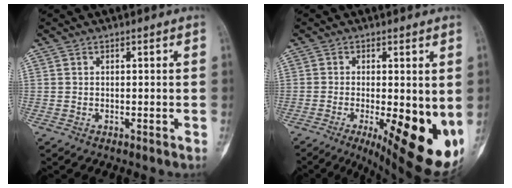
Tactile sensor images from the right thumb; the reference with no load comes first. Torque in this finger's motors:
{"motor_torque": [1.48, 2.64, 0.21, 0.12, 0.12]}